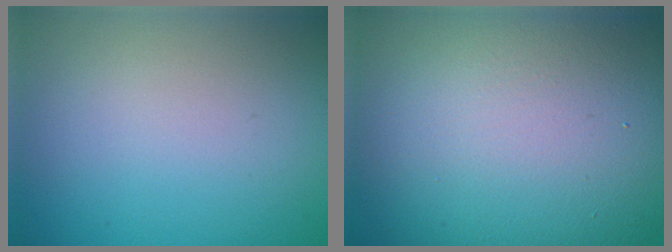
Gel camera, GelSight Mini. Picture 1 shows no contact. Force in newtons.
{"total": 19.7, "press": 19.6, "slide": 1.3}